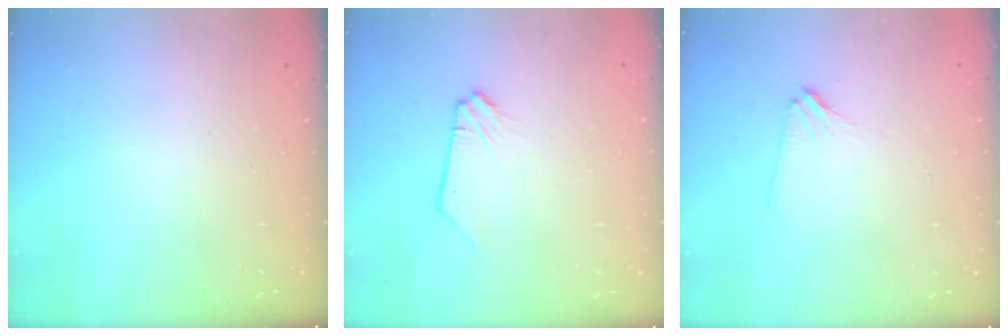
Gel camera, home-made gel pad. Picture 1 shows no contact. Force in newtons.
{"total": 0.0}
{"total": 3.1, "press": 3.1, "slide": 0.6}